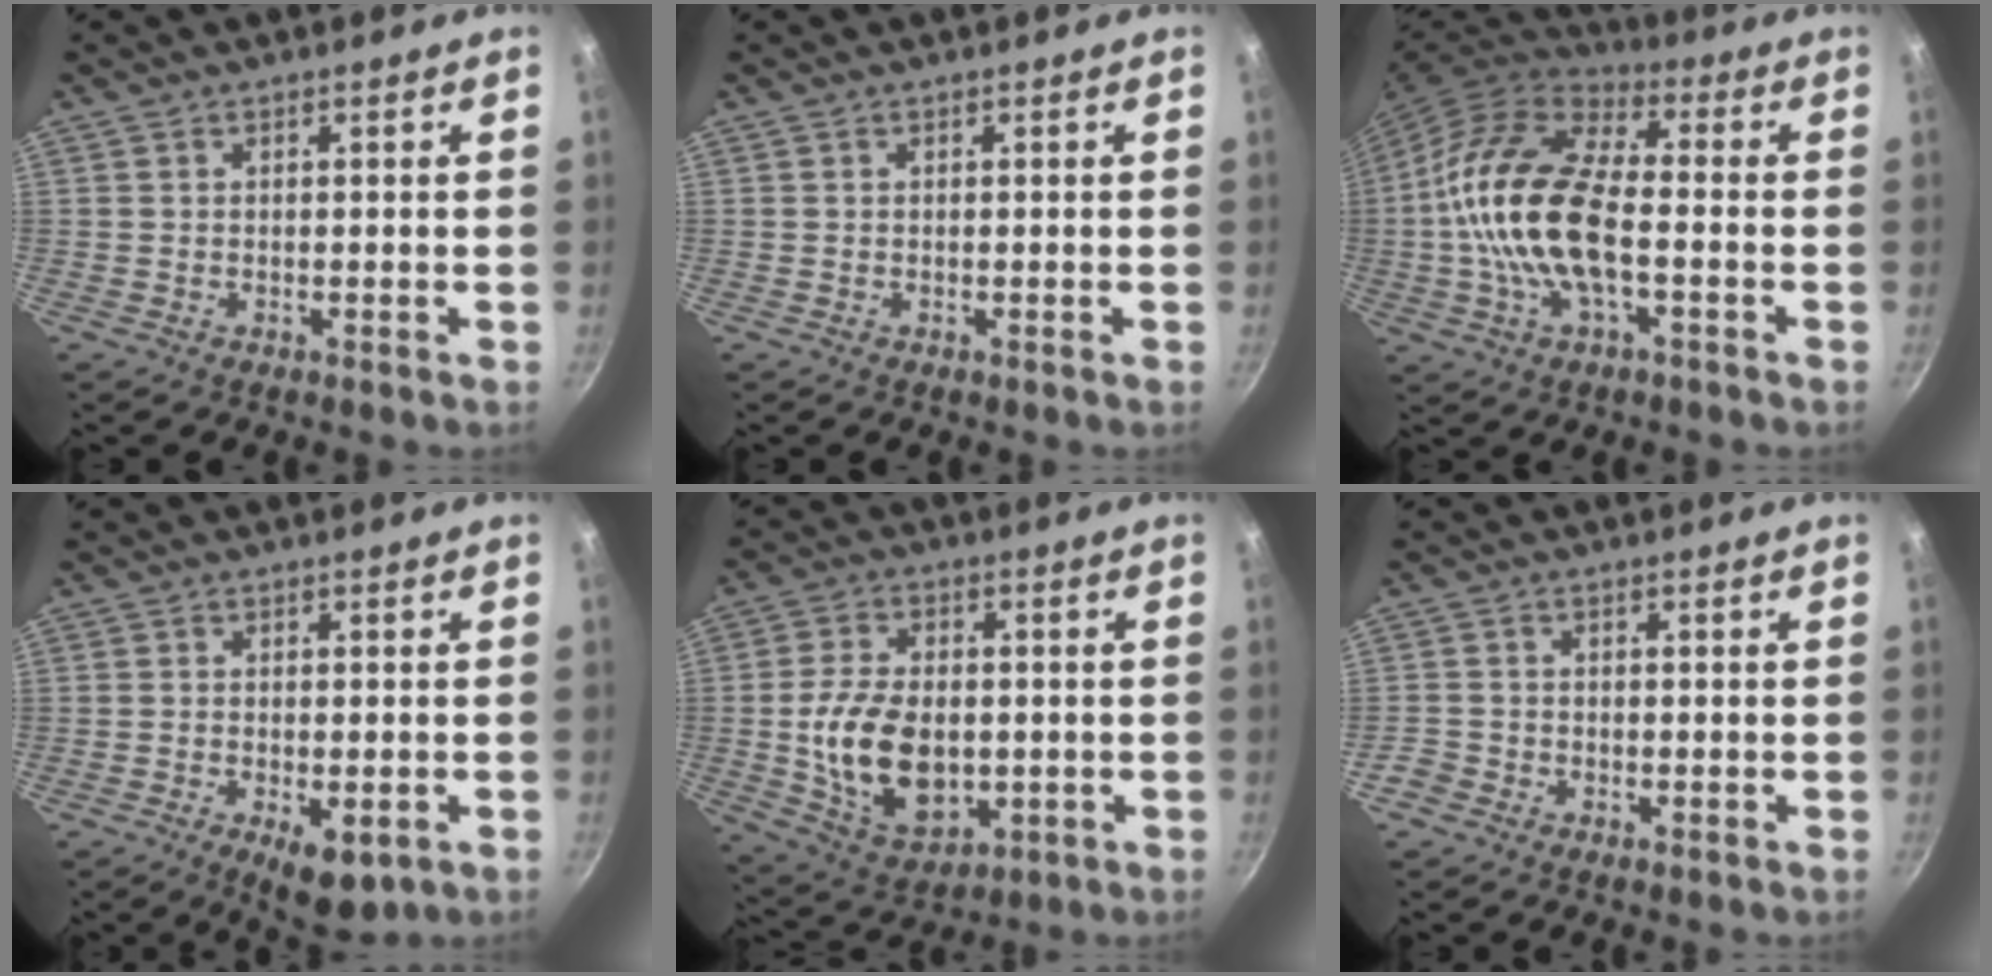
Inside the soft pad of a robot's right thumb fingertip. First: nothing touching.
{"total": 0.0}
{"total": 19.0, "force": [-2.0, 9.2, 16.5], "torque": [-0.305, 0.033, -0.052]}
{"total": 7.0, "force": [-2.6, 3.1, 5.7], "torque": [-0.071, 0.002, -0.028]}
{"total": 15.2, "force": [-1.2, 9.9, 11.5], "torque": [-0.189, -0.002, -0.010]}
{"total": 2.5, "force": [-1.7, 1.7, 0.6], "torque": [-0.011, 0.014, -0.034]}